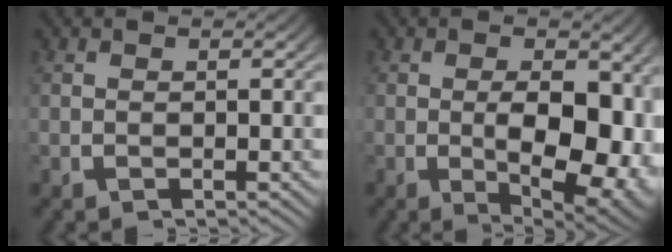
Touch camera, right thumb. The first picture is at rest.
{"total": 10.1, "force": [-2.0, 5.7, 8.1], "torque": [-0.139, -0.054, -0.010]}